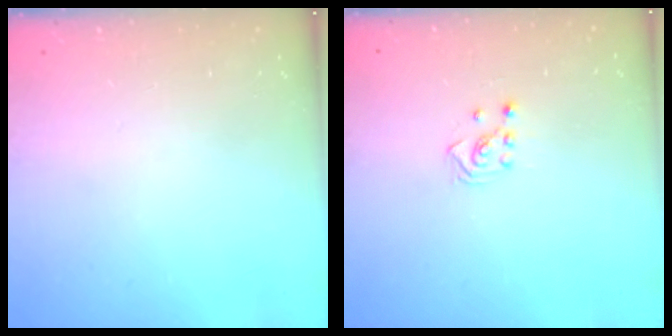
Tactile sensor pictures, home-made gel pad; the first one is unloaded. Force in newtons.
{"total": 2.5, "press": 2.4, "slide": 0.8}